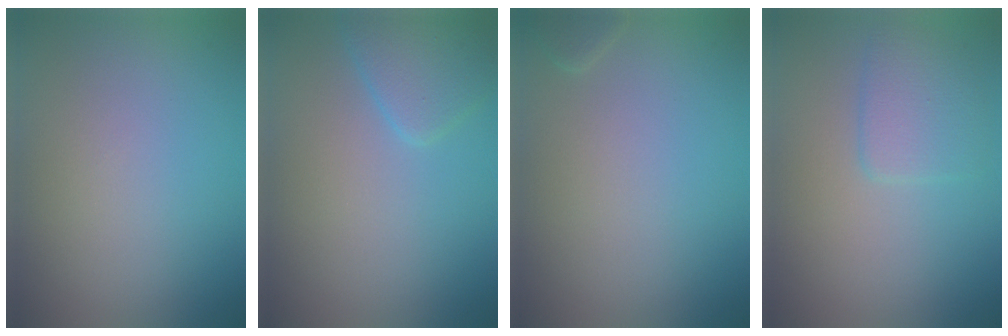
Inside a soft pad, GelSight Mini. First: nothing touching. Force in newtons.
{"total": 2.6, "press": 2.6, "slide": 0.1}
{"total": 0.8, "press": 0.8, "slide": 0.1}
{"total": 2.4, "press": 2.4, "slide": 0.2}